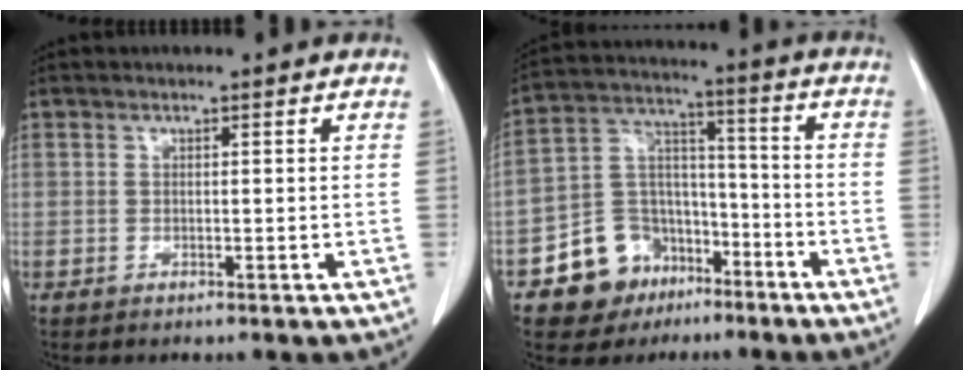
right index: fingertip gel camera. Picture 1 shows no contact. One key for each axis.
{"total": 11.9, "fx": -6.7, "fy": 9.2, "fz": 3.4, "tx": -0.058, "ty": 0.055, "tz": -0.104}